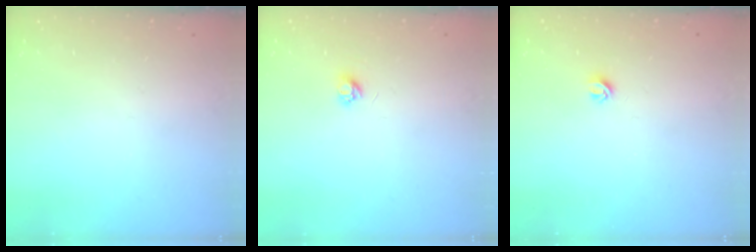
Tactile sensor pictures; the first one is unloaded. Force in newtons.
{"total": 3.2, "press": 3.2, "slide": 0.4}
{"total": 5.0, "press": 4.9, "slide": 0.7}